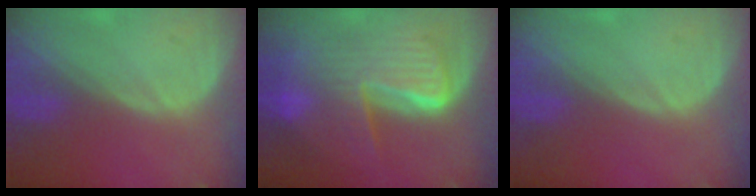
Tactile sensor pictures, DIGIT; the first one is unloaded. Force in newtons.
{"total": 10.4, "press": 10.4, "slide": 0.9}
{"total": 0.0}